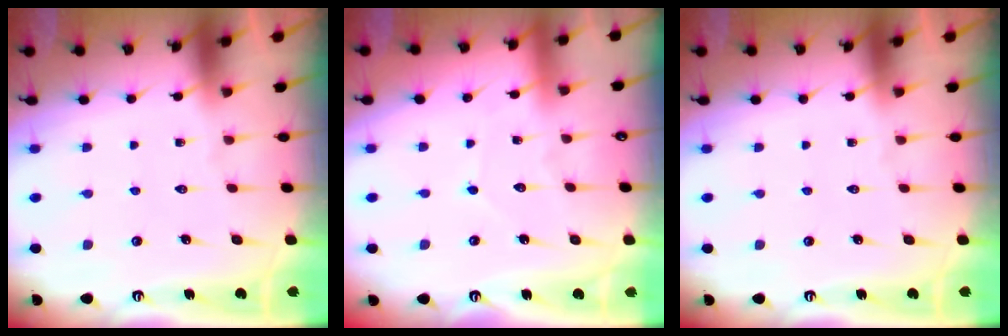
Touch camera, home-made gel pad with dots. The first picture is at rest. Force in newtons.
{"total": 3.7, "press": 3.7, "slide": 0.4}
{"total": 0.0}